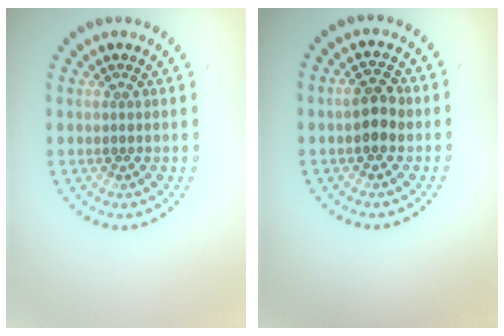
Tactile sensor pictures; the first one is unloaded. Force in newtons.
{"total": 2.5, "press": 2.5, "slide": 0.3}